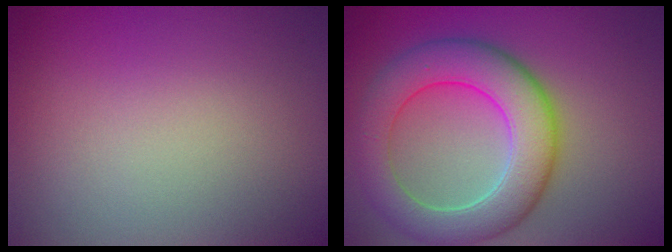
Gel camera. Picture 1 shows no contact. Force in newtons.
{"total": 7.9, "press": 7.9, "slide": 0.5}